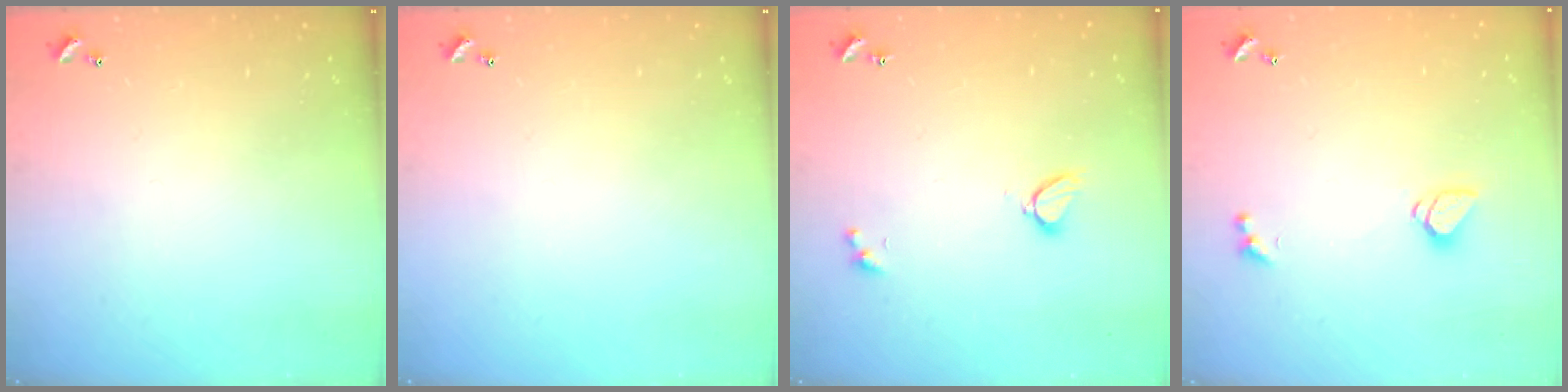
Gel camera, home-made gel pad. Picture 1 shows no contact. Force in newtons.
{"total": 0.0}
{"total": 2.2, "press": 2.2, "slide": 0.3}
{"total": 1.5, "press": 1.4, "slide": 0.5}